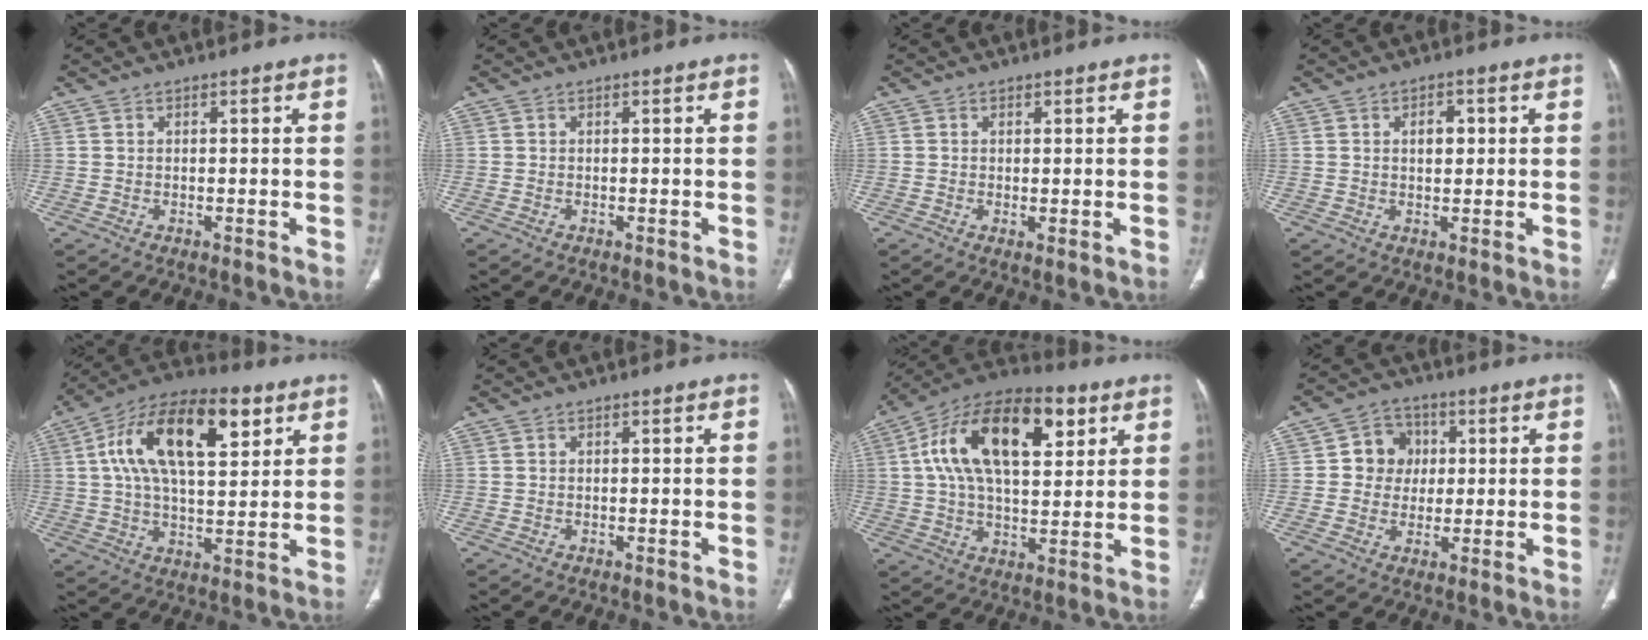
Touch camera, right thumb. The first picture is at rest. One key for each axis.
{"total": 0.0}
{"total": 1.2, "fx": 0.0, "fy": 0.4, "fz": 1.1, "tx": -0.027, "ty": -0.008, "tz": 0.001}
{"total": 3.5, "fx": 0.8, "fy": 2.2, "fz": 2.6, "tx": -0.029, "ty": 0.000, "tz": 0.012}
{"total": 20.4, "fx": 7.0, "fy": 9.6, "fz": 16.5, "tx": -0.270, "ty": 0.007, "tz": 0.111}
{"total": 0.0}
{"total": 22.6, "fx": 7.3, "fy": 11.5, "fz": 18.0, "tx": -0.293, "ty": 0.010, "tz": 0.115}
{"total": 7.4, "fx": 1.0, "fy": 6.8, "fz": 2.8, "tx": -0.002, "ty": 0.008, "tz": 0.010}